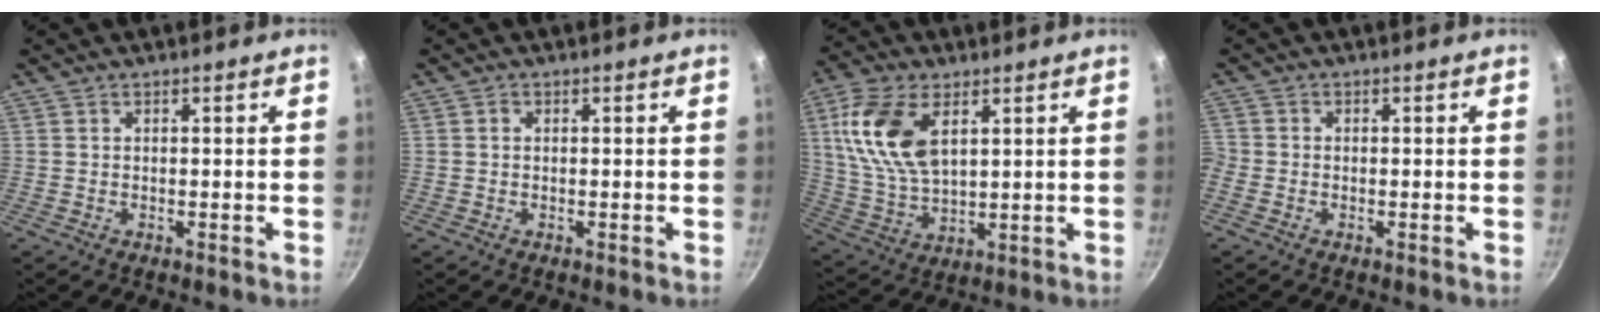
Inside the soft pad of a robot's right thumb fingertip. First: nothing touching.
{"total": 0.8, "force": [0.1, 0.6, 0.5], "torque": [-0.006, 0.005, 0.001]}
{"total": 14.7, "force": [5.0, 8.1, 11.2], "torque": [-0.211, -0.012, 0.104]}
{"total": 2.1, "force": [-1.0, 1.7, 0.7], "torque": [-0.019, 0.005, -0.027]}